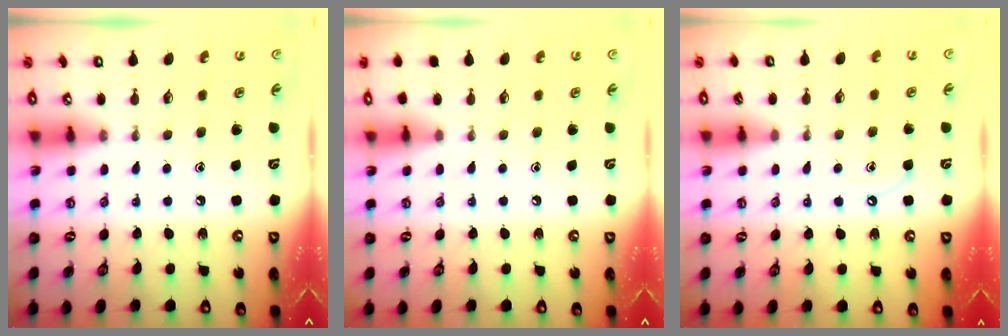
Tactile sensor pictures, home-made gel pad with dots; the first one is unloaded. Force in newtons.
{"total": 2.8, "press": 2.8, "slide": 0.5}
{"total": 5.4, "press": 5.3, "slide": 0.7}